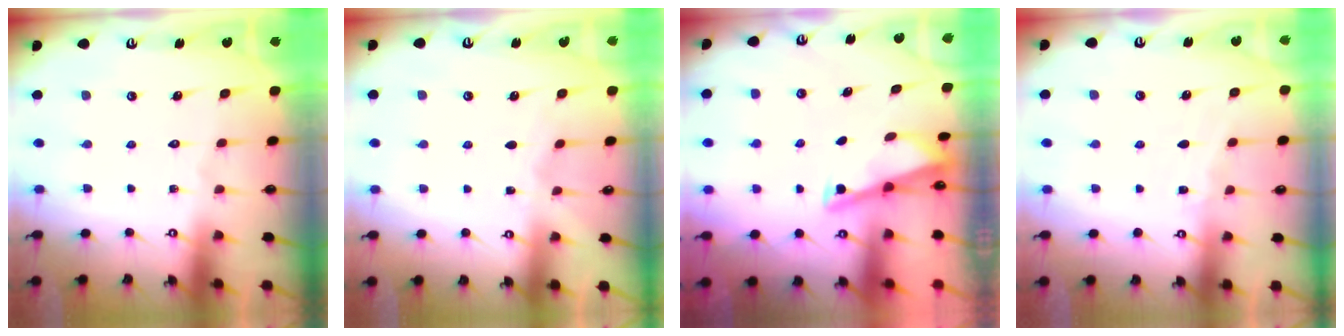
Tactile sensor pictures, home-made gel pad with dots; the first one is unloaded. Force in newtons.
{"total": 2.6, "press": 2.5, "slide": 0.4}
{"total": 2.9, "press": 2.9, "slide": 0.3}
{"total": 3.0, "press": 3.0, "slide": 0.4}